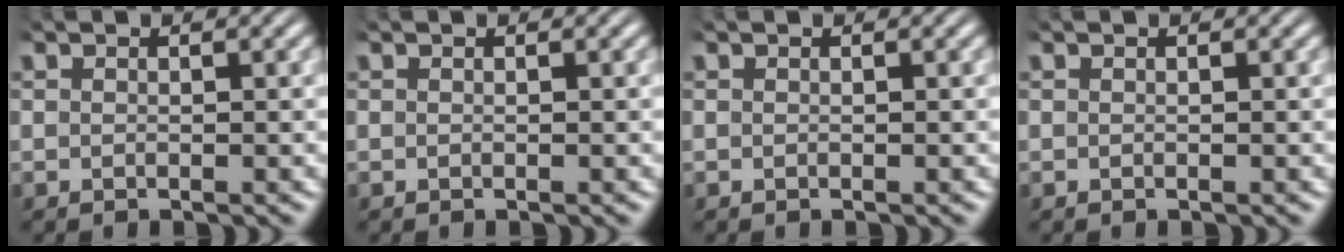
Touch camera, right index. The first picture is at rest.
{"total": 0.0}
{"total": 0.0}
{"total": 0.0}